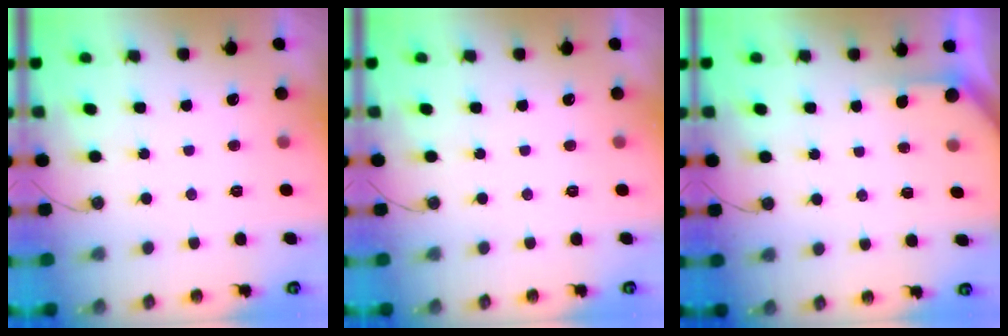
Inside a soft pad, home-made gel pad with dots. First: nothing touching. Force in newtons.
{"total": 0.6, "press": 0.1, "slide": 0.5}
{"total": 2.2, "press": 2.2, "slide": 0.2}